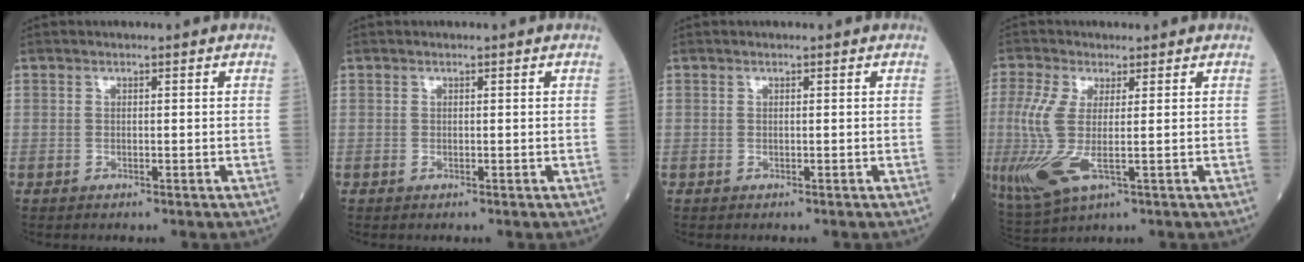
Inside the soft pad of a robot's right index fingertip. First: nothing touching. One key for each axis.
{"total": 0.0}
{"total": 0.0}
{"total": 8.7, "fx": -1.2, "fy": 2.0, "fz": 8.4, "tx": -0.210, "ty": -0.024, "tz": -0.020}